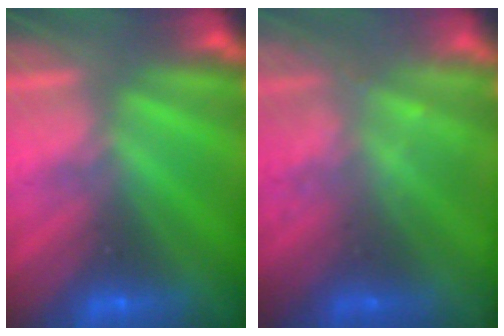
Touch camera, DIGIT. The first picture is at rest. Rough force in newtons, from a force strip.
{"total": 2.3}